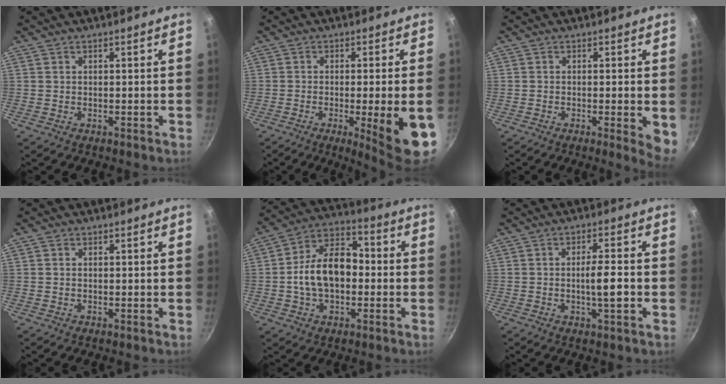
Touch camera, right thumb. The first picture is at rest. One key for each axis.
{"total": 11.9, "fx": -3.5, "fy": 1.5, "fz": 11.3, "tx": -0.150, "ty": 0.000, "tz": -0.044}
{"total": 5.4, "fx": -0.9, "fy": 1.1, "fz": 5.2, "tx": -0.059, "ty": -0.009, "tz": -0.012}
{"total": 0.6, "fx": 0.0, "fy": 0.5, "fz": 0.3, "tx": -0.007, "ty": 0.003, "tz": -0.002}
{"total": 14.3, "fx": -1.1, "fy": 9.4, "fz": 10.8, "tx": -0.153, "ty": 0.040, "tz": -0.035}
{"total": 5.7, "fx": -1.1, "fy": 1.0, "fz": 5.6, "tx": -0.089, "ty": 0.007, "tz": -0.020}